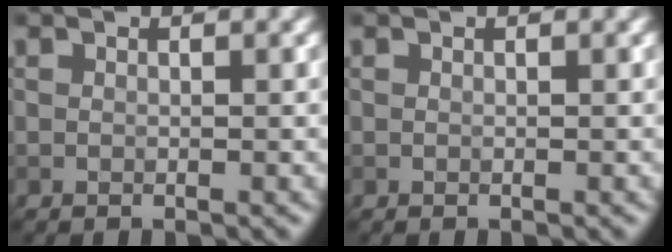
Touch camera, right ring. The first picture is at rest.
{"total": 0.0}